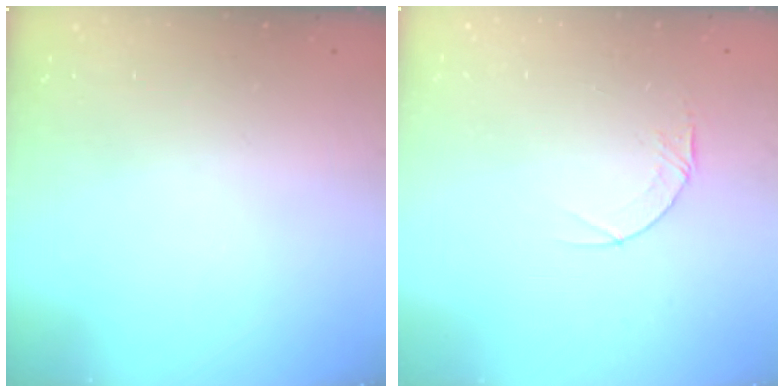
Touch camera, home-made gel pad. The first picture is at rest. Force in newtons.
{"total": 4.1, "press": 4.1, "slide": 0.4}